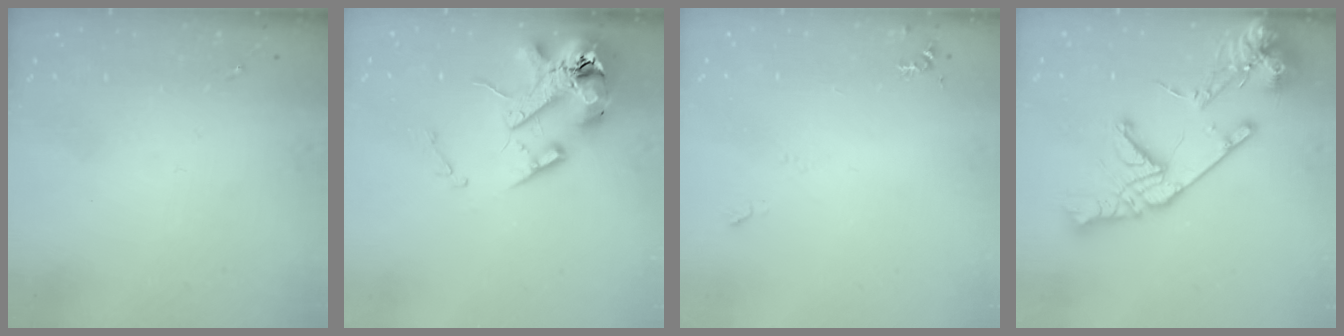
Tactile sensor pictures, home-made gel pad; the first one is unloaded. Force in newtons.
{"total": 14.5, "press": 14.3, "slide": 2.0}
{"total": 5.5, "press": 5.5, "slide": 0.7}
{"total": 20.9, "press": 20.7, "slide": 2.5}